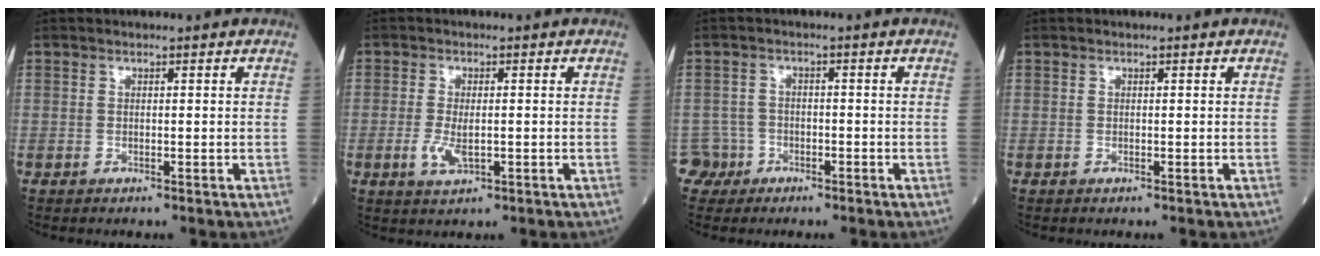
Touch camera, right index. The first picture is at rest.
{"total": 3.9, "force": [-0.9, 1.5, 3.5], "torque": [-0.076, -0.005, -0.014]}
{"total": 3.6, "force": [-1.8, 3.0, -0.7], "torque": [0.021, 0.013, -0.034]}
{"total": 0.0}